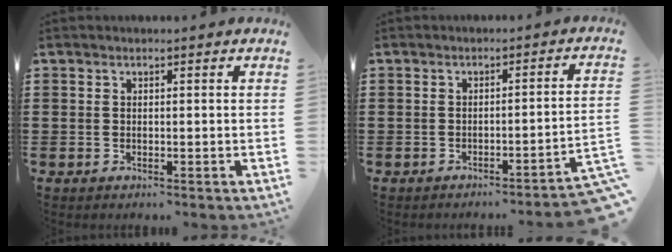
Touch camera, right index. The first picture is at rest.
{"total": 2.8, "force": [-2.2, -0.5, 1.6], "torque": [-0.030, -0.008, -0.046]}